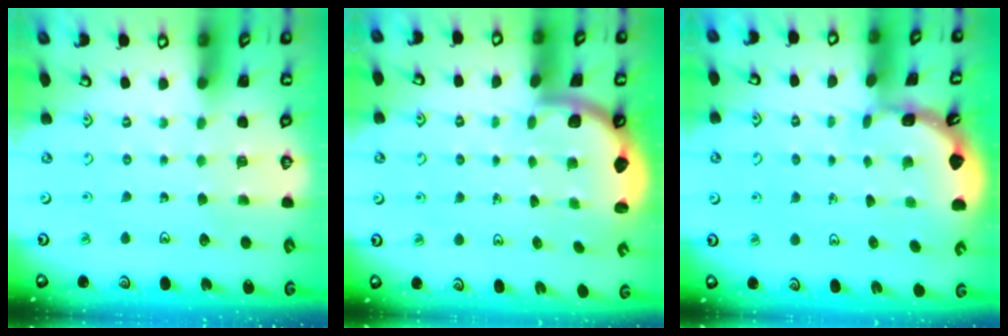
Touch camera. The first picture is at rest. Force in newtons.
{"total": 1.8, "press": 1.8, "slide": 0.1}
{"total": 1.8, "press": 1.8, "slide": 0.1}